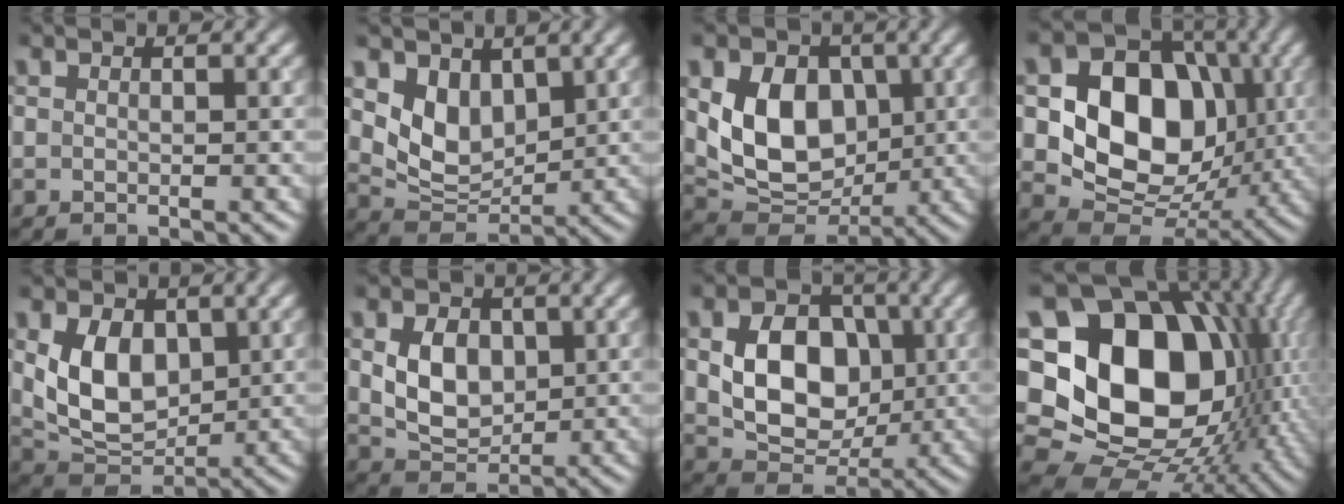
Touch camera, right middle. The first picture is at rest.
{"total": 4.9, "force": [2.0, 3.4, 3.0], "torque": [-0.061, -0.016, 0.038]}
{"total": 8.3, "force": [1.1, 6.1, 5.5], "torque": [-0.098, -0.010, 0.018]}
{"total": 11.7, "force": [0.8, 9.0, 7.3], "torque": [-0.128, -0.006, 0.010]}
{"total": 6.4, "force": [1.0, 4.4, 4.5], "torque": [-0.087, -0.009, 0.024]}
{"total": 4.9, "force": [0.6, 3.6, 3.2], "torque": [-0.070, -0.004, 0.012]}
{"total": 7.7, "force": [0.5, 5.7, 5.1], "torque": [-0.093, -0.003, 0.010]}
{"total": 22.0, "force": [1.9, 17.1, 13.7], "torque": [-0.241, 0.010, 0.039]}